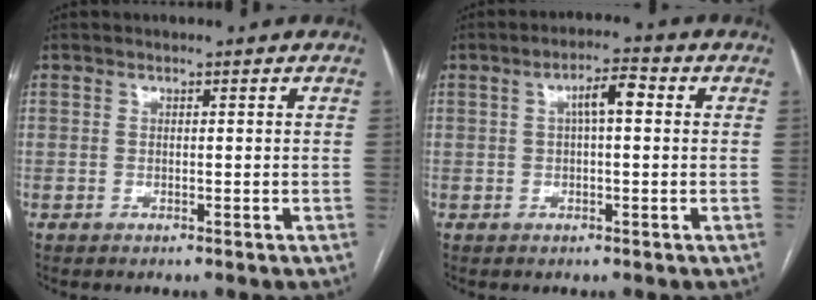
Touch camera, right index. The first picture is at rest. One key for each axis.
{"total": 4.3, "fx": 0.8, "fy": 1.0, "fz": 4.1, "tx": -0.071, "ty": 0.018, "tz": 0.012}